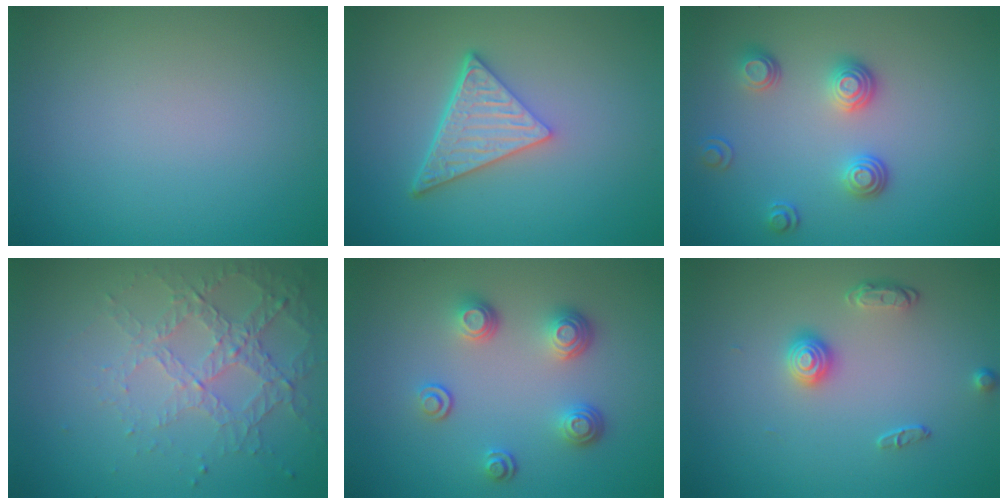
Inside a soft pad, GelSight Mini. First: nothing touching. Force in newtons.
{"total": 5.0, "press": 3.6, "slide": 3.5}
{"total": 3.1, "press": 2.6, "slide": 1.8}
{"total": 4.5, "press": 3.1, "slide": 3.2}
{"total": 3.6, "press": 2.8, "slide": 2.2}
{"total": 2.1, "press": 1.6, "slide": 1.4}